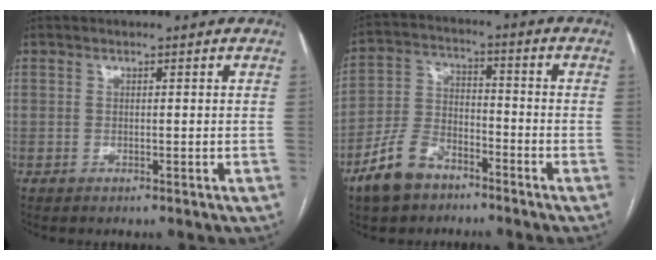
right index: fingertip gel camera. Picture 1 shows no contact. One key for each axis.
{"total": 9.7, "fx": -6.5, "fy": 5.3, "fz": 4.8, "tx": -0.114, "ty": 0.003, "tz": -0.125}